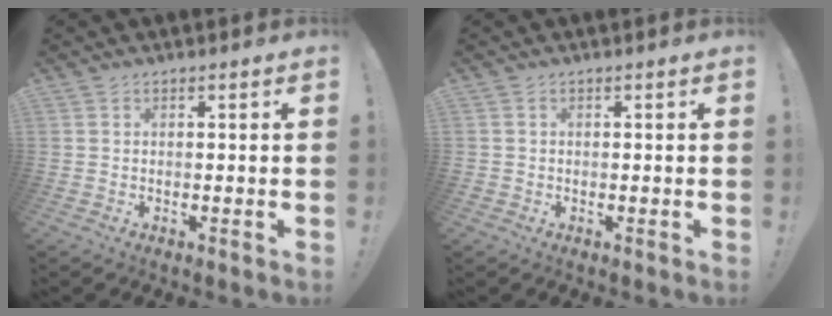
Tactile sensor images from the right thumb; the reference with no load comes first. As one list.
[{"total": 0.8, "force": [-0.4, 0.7, 0.1], "torque": [0.001, 0.003, -0.008]}]